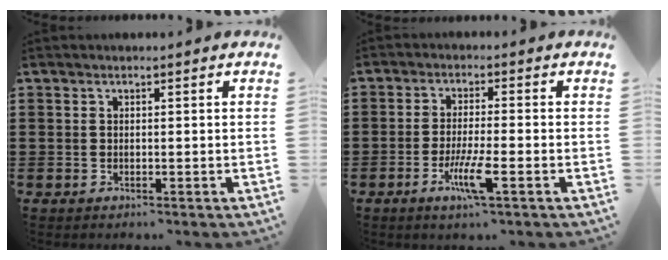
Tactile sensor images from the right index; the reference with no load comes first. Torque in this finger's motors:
{"motor_torque": [1.26, -0.75, 0.21, 0.12]}